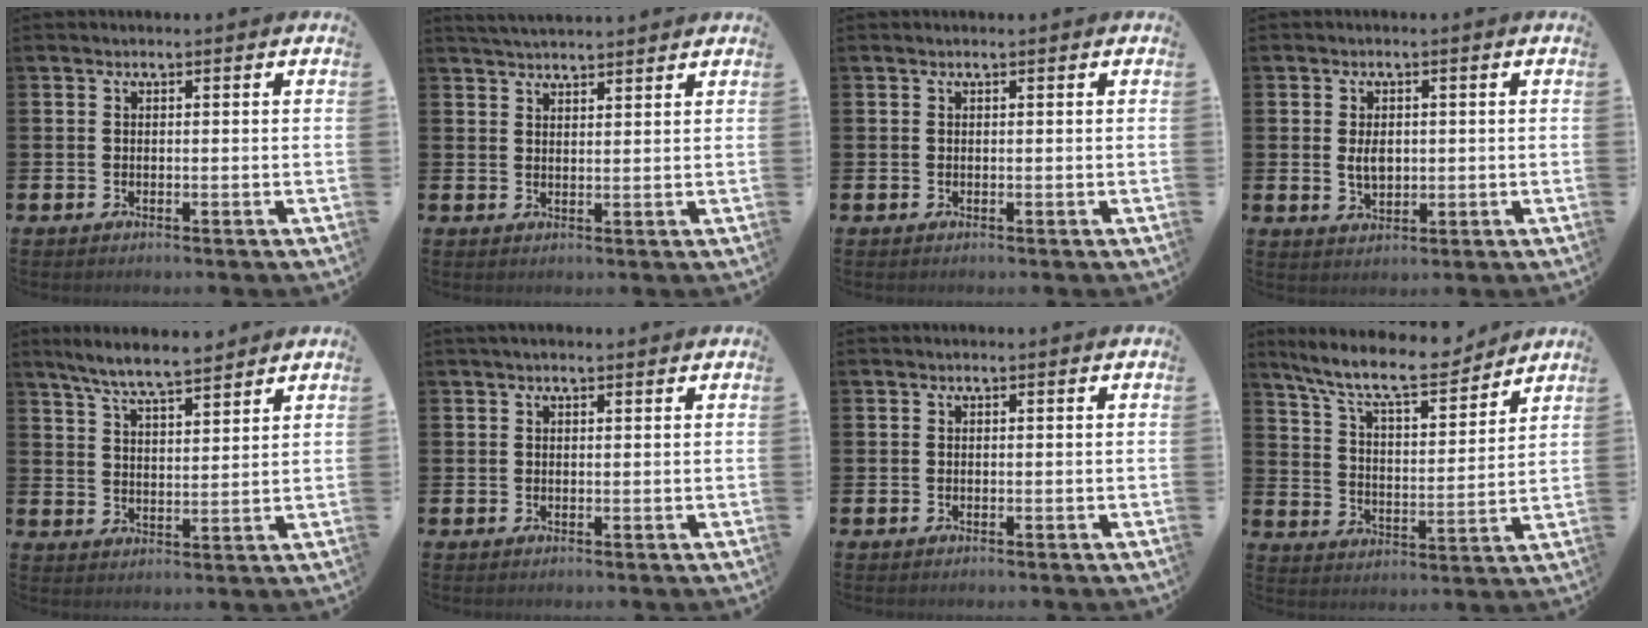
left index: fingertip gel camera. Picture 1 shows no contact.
{"total": 3.2, "force": [3.2, 0.1, 0.2], "torque": [-0.010, -0.012, 0.058]}
{"total": 0.0}
{"total": 3.0, "force": [0.4, 1.9, 2.3], "torque": [-0.031, 0.001, 0.002]}
{"total": 7.0, "force": [6.6, 0.7, 2.2], "torque": [-0.068, -0.025, 0.121]}
{"total": 1.1, "force": [1.0, 0.2, 0.6], "torque": [-0.009, 0.002, 0.016]}
{"total": 0.0}
{"total": 10.6, "force": [9.4, 2.1, 4.4], "torque": [-0.110, -0.059, 0.164]}